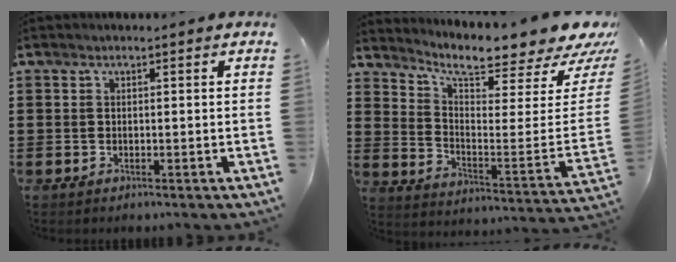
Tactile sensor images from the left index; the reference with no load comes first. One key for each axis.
{"total": 7.1, "fx": 6.3, "fy": 0.6, "fz": 3.3, "tx": -0.073, "ty": -0.065, "tz": 0.099}